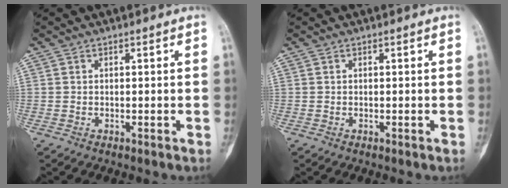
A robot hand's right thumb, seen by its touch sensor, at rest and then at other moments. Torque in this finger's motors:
{"motor_torque": [0.21, 0.11, -0.06, -0.05, 0.10]}